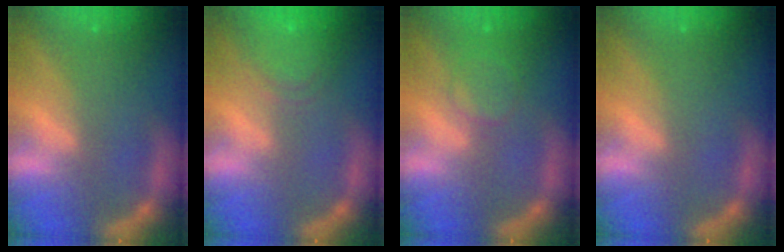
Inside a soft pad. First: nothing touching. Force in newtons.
{"total": 5.5}
{"total": 3.5}
{"total": 0.0}